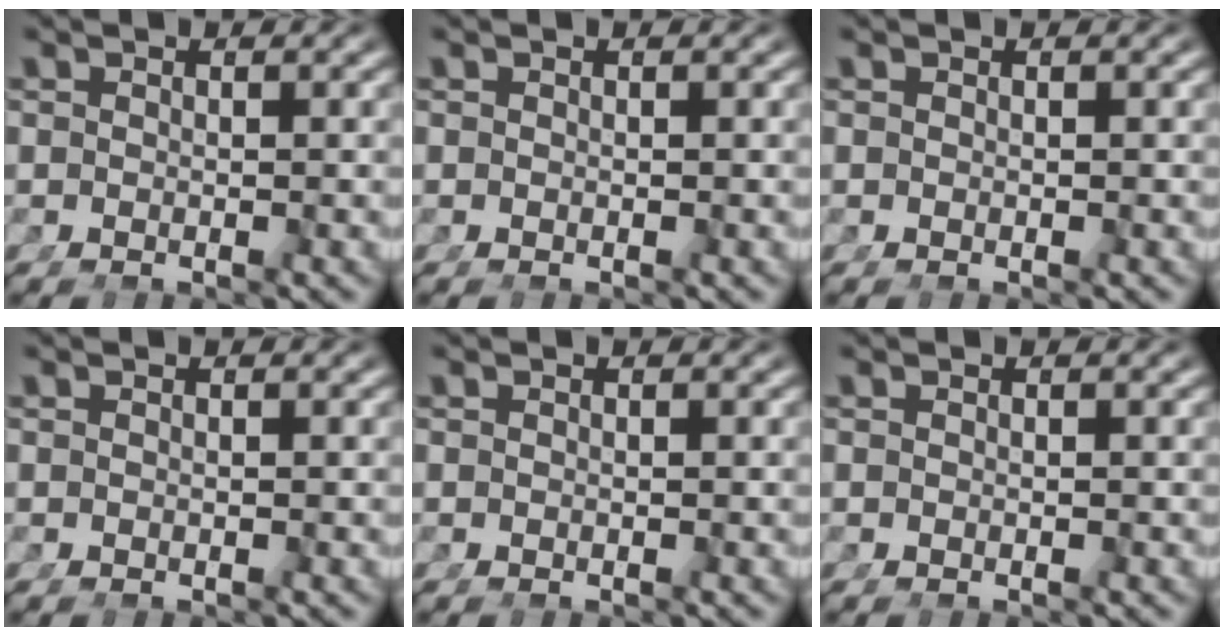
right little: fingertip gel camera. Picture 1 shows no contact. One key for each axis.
{"total": 0.0}
{"total": 0.0}
{"total": 0.0}
{"total": 0.0}
{"total": 0.0}